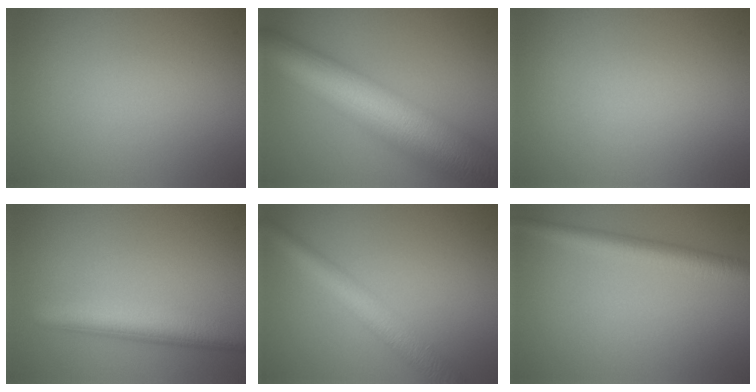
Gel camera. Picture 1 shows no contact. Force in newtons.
{"total": 13.8, "press": 13.8, "slide": 0.4}
{"total": 0.0}
{"total": 4.7, "press": 4.7, "slide": 0.3}
{"total": 4.4, "press": 4.4, "slide": 0.2}
{"total": 3.6, "press": 3.6, "slide": 0.1}